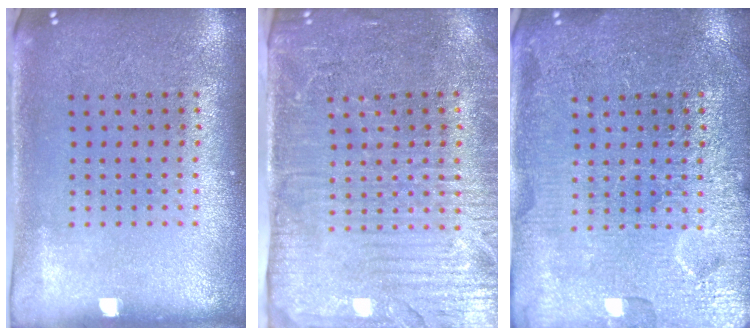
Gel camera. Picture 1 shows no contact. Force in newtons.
{"total": 4.2, "press": 3.7, "slide": 2.0}
{"total": 3.7, "press": 3.7, "slide": 0.5}